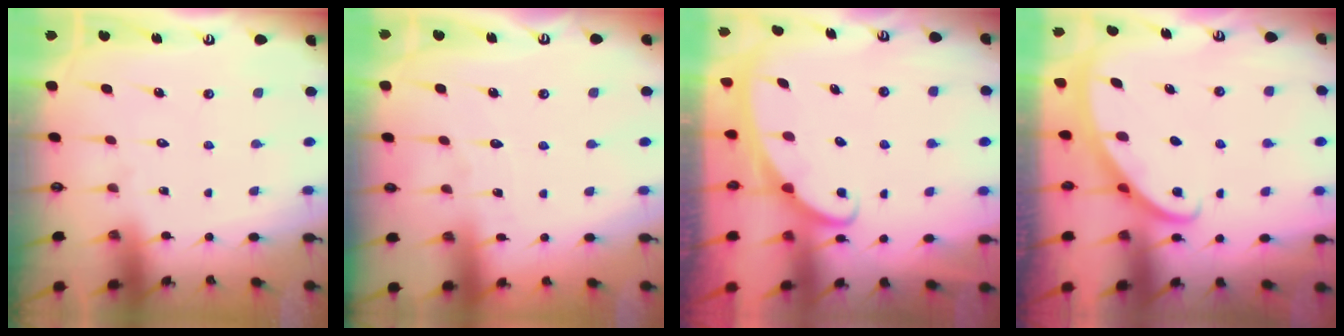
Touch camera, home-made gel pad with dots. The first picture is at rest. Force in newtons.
{"total": 2.7, "press": 2.7, "slide": 0.2}
{"total": 2.4, "press": 2.4, "slide": 0.3}
{"total": 2.5, "press": 2.5, "slide": 0.2}